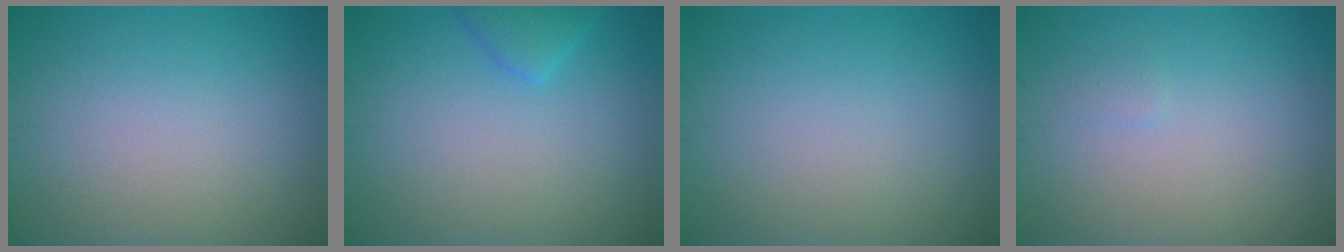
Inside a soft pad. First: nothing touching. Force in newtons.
{"total": 1.8, "press": 1.8, "slide": 0.1}
{"total": 0.0}
{"total": 0.5, "press": 0.5, "slide": 0.1}